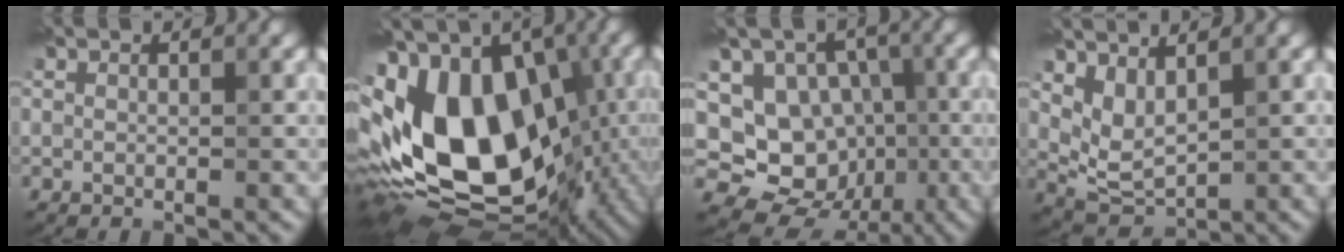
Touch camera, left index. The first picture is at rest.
{"total": 18.2, "force": [-1.3, 12.0, 13.6], "torque": [-0.271, 0.002, -0.020]}
{"total": 9.4, "force": [-1.6, 8.1, 4.6], "torque": [-0.063, -0.005, -0.043]}
{"total": 3.1, "force": [1.7, 1.5, 2.1], "torque": [-0.056, -0.014, 0.042]}